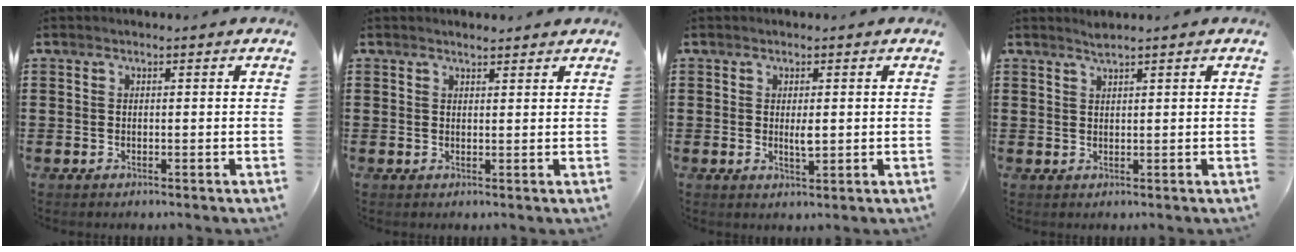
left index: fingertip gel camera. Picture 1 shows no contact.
{"total": 1.4, "force": [1.4, 0.2, 0.2], "torque": [-0.006, 0.002, 0.027]}
{"total": 2.3, "force": [0.3, 0.6, 2.2], "torque": [-0.040, 0.000, 0.005]}
{"total": 1.5, "force": [1.4, -0.1, 0.7], "torque": [-0.015, 0.000, 0.027]}